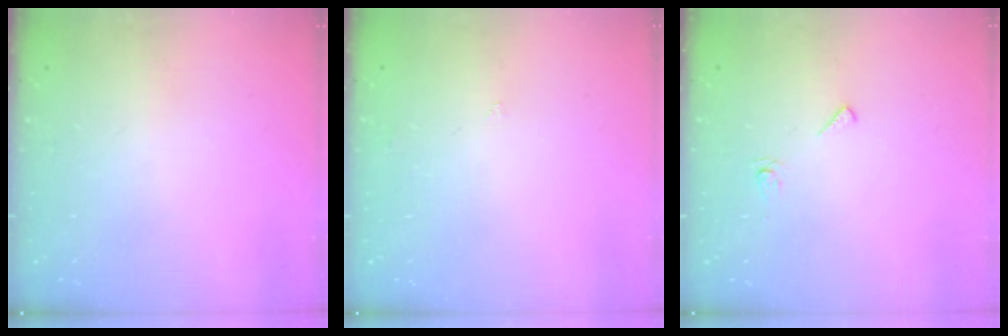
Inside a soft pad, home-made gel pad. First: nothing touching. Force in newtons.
{"total": 2.3, "press": 2.3, "slide": 0.5}
{"total": 6.7, "press": 6.6, "slide": 0.7}